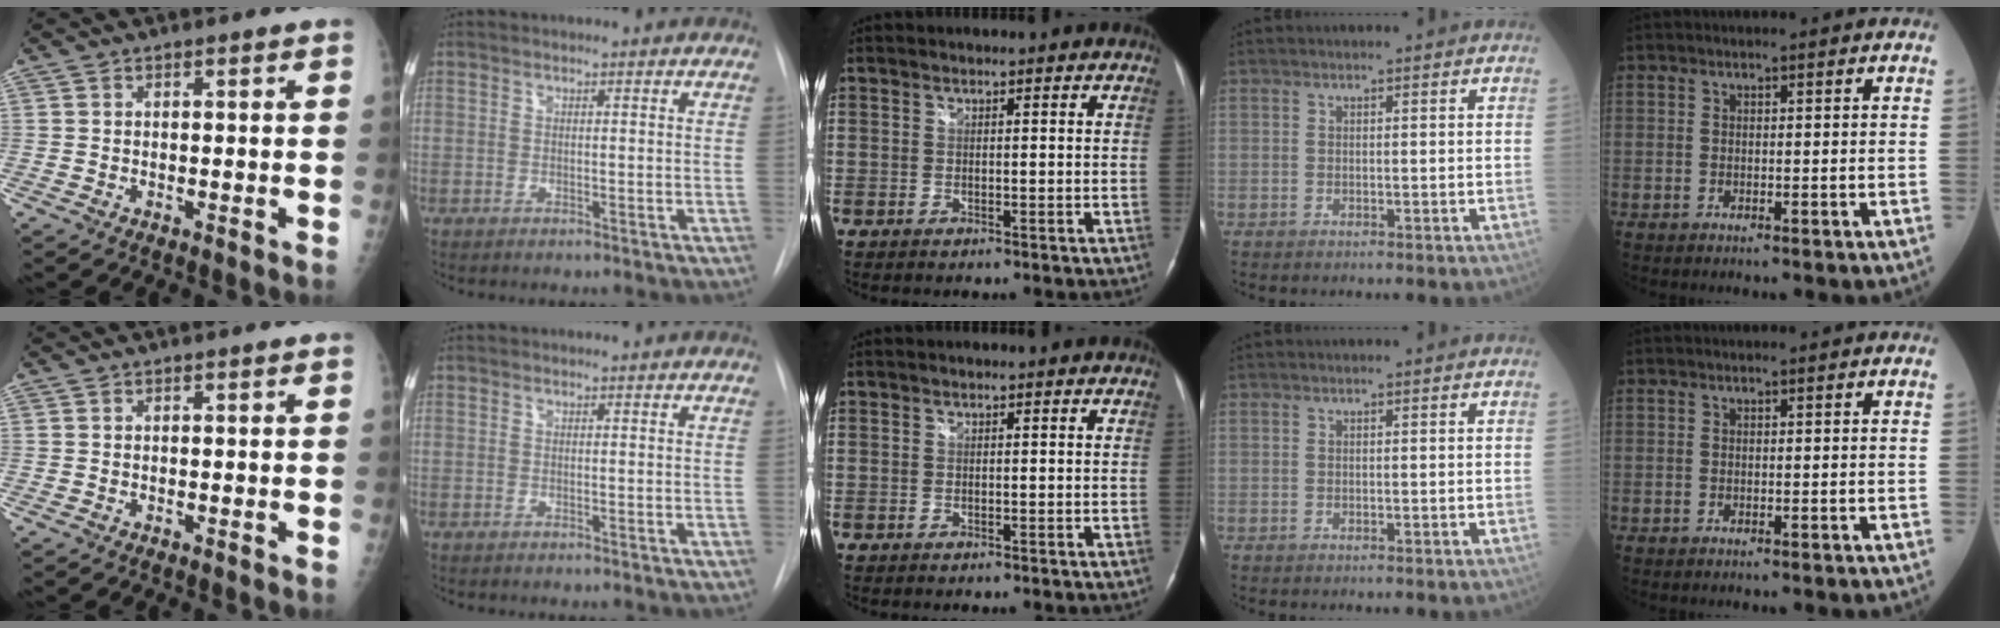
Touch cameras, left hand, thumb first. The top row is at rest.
{}